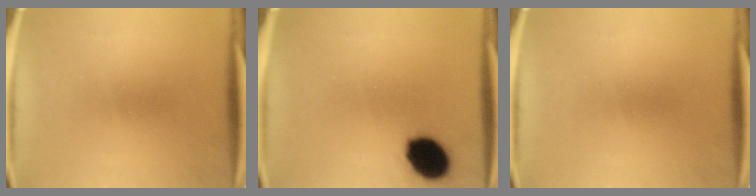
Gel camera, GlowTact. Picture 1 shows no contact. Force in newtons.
{"total": 11.6}
{"total": 0.0}